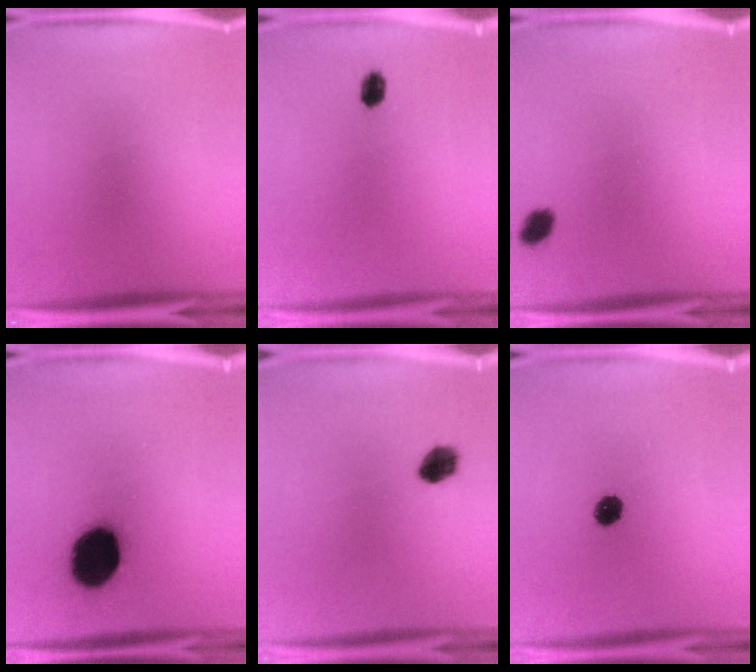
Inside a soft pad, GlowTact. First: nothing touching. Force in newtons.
{"total": 2.4}
{"total": 2.8}
{"total": 18.7}
{"total": 4.9}
{"total": 4.7}